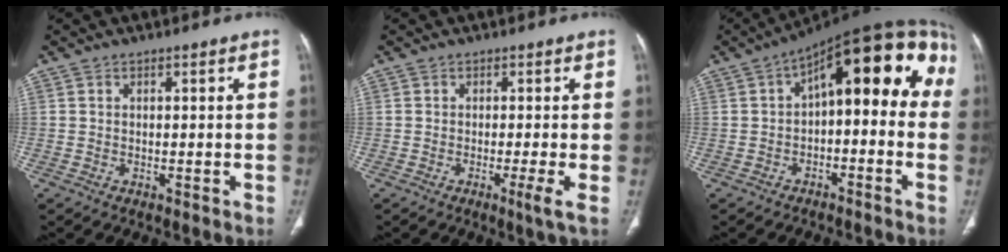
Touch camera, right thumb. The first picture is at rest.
{"total": 2.4, "force": [-0.8, -0.5, 2.2], "torque": [-0.048, -0.010, -0.017]}
{"total": 18.1, "force": [1.0, 8.5, 16.0], "torque": [-0.182, 0.059, 0.002]}